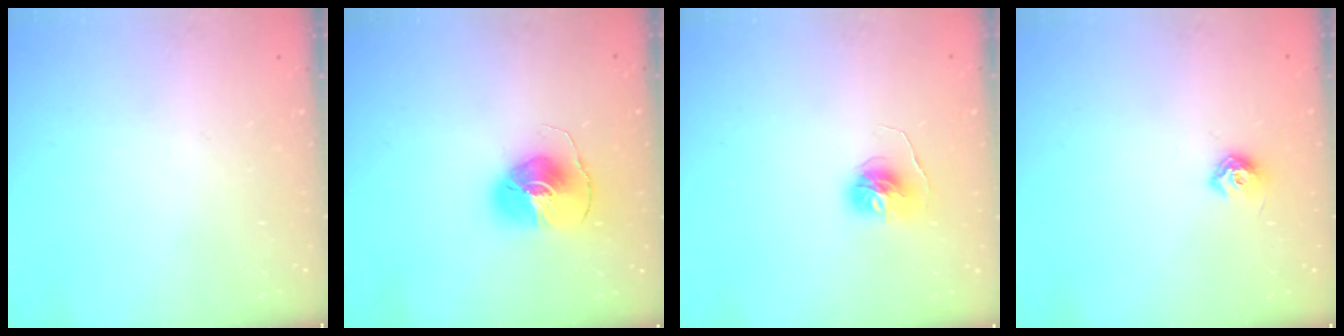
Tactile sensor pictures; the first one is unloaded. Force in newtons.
{"total": 8.7, "press": 8.7, "slide": 0.6}
{"total": 6.4, "press": 6.4, "slide": 0.6}
{"total": 7.9, "press": 7.8, "slide": 0.9}